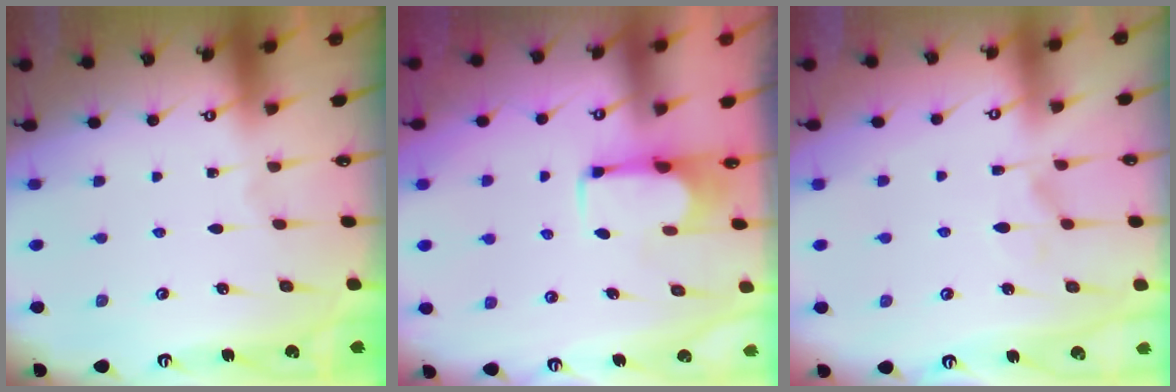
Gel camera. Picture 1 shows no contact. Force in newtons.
{"total": 2.3, "press": 2.3, "slide": 0.4}
{"total": 0.9, "press": 0.1, "slide": 0.9}